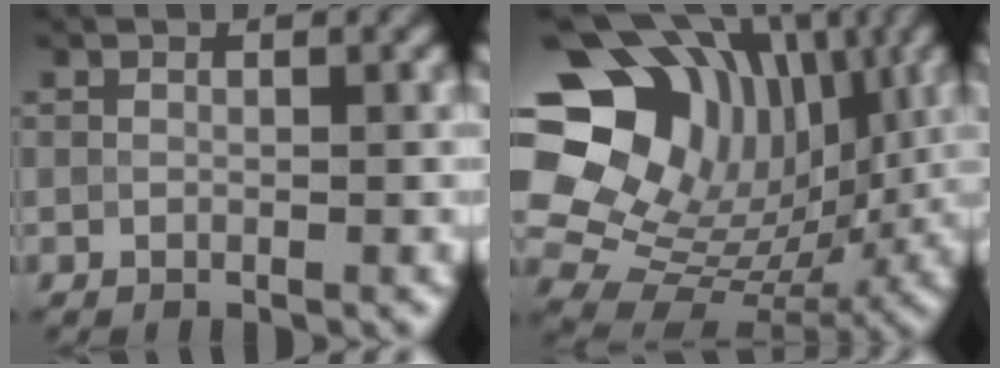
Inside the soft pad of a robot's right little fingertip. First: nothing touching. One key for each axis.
{"total": 17.0, "fx": 5.1, "fy": 13.7, "fz": 8.8, "tx": -0.181, "ty": 0.036, "tz": 0.096}